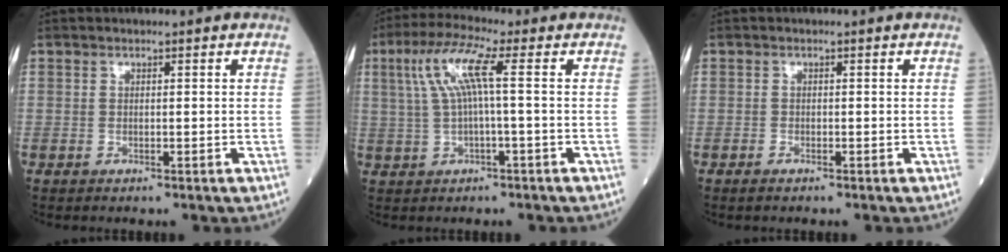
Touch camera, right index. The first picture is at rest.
{"total": 7.1, "force": [1.5, 0.1, 6.9], "torque": [-0.148, 0.026, 0.036]}
{"total": 0.7, "force": [-0.6, 0.2, 0.3], "torque": [-0.014, -0.003, -0.010]}